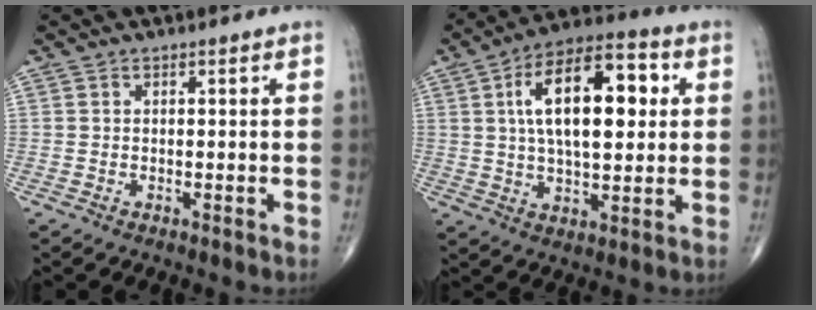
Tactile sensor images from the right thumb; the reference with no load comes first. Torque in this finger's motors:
{"motor_torque": [0.96, 3.61, 1.73, 0.21, 0.50]}